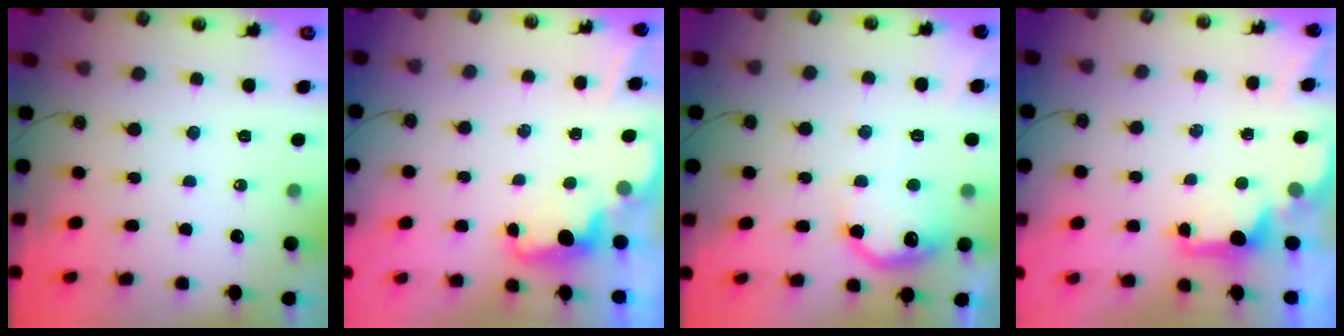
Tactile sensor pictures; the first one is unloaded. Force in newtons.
{"total": 2.1, "press": 2.1, "slide": 0.6}
{"total": 13.0, "press": 13.0, "slide": 0.7}
{"total": 2.0, "press": 1.9, "slide": 0.8}